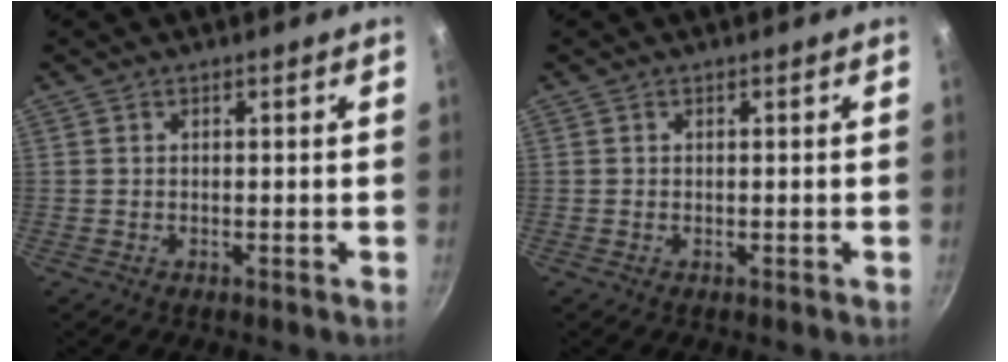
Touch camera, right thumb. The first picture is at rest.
{"total": 0.0}